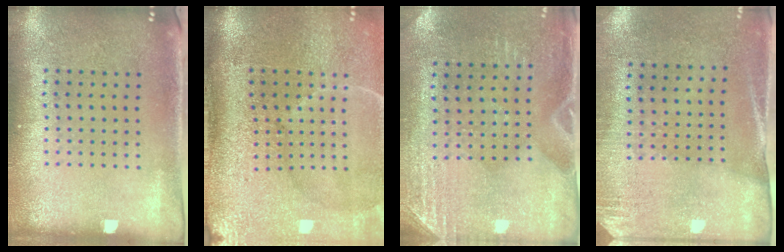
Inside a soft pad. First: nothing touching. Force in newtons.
{"total": 4.7, "press": 3.9, "slide": 2.7}
{"total": 2.8, "press": 2.5, "slide": 1.3}
{"total": 2.7, "press": 2.4, "slide": 1.3}